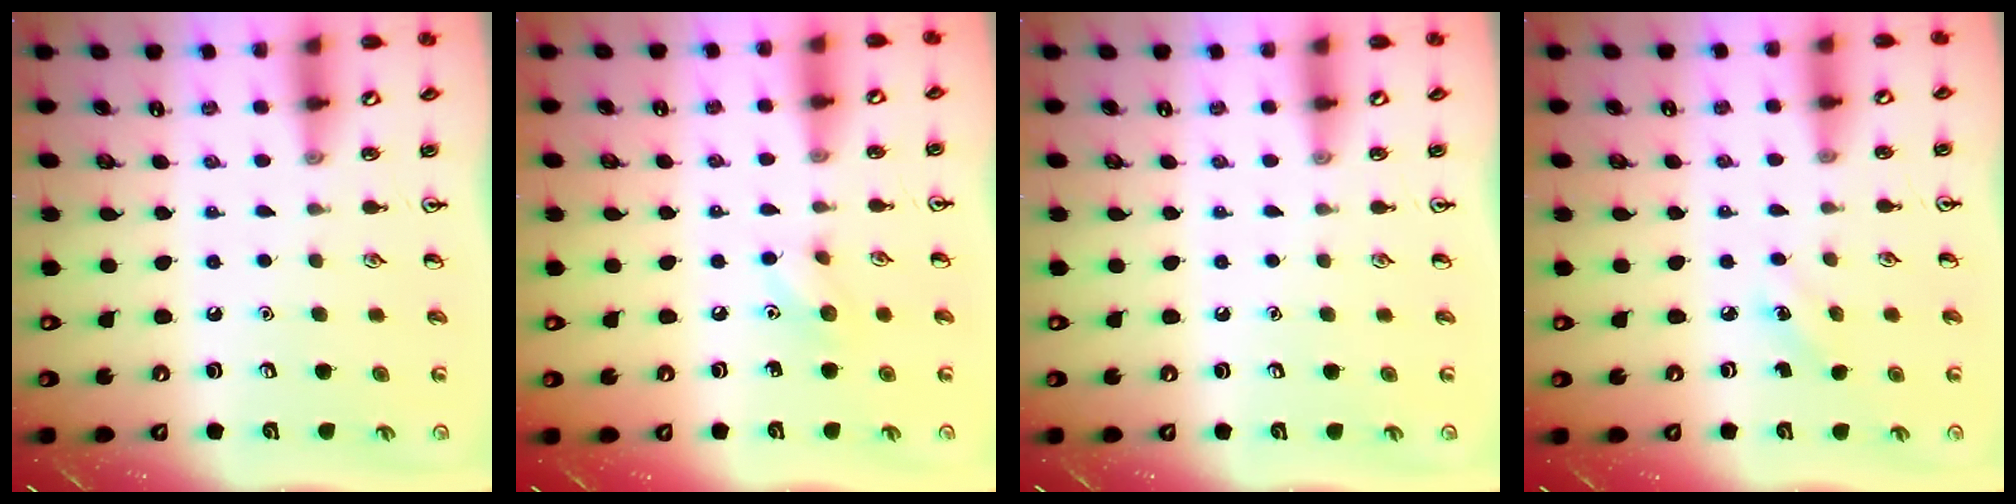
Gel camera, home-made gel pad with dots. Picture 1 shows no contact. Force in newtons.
{"total": 5.5, "press": 5.3, "slide": 1.2}
{"total": 0.0}
{"total": 1.9, "press": 1.7, "slide": 0.7}